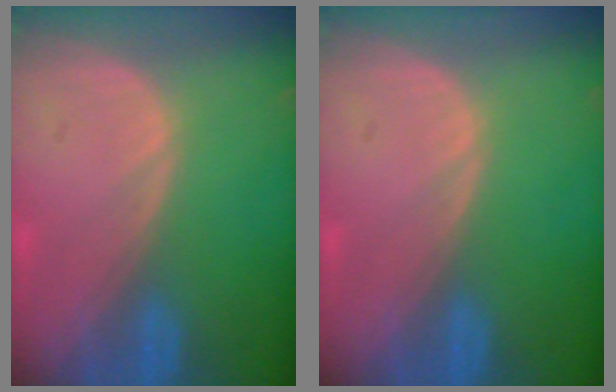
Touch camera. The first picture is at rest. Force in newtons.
{"total": 0.0}